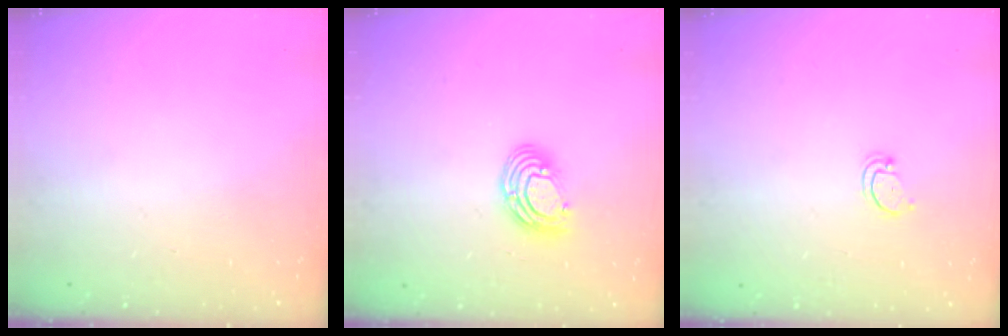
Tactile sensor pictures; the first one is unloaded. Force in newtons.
{"total": 8.8, "press": 8.7, "slide": 1.5}
{"total": 2.2, "press": 2.2, "slide": 0.4}